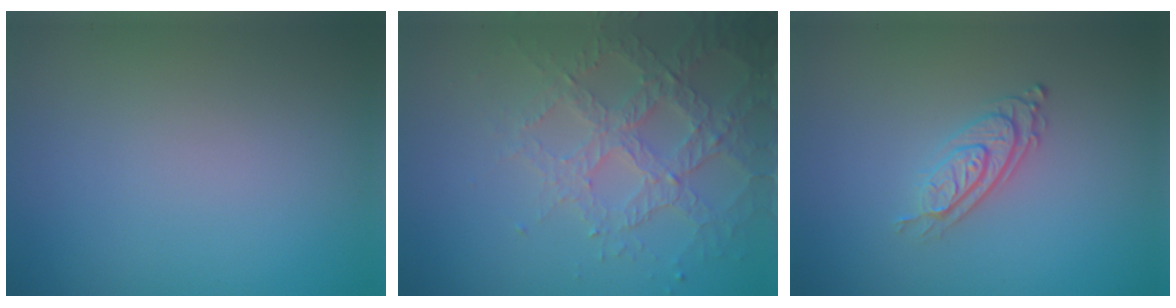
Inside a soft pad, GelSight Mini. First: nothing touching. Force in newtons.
{"total": 4.1, "press": 4.0, "slide": 0.9}
{"total": 2.8, "press": 2.0, "slide": 1.9}